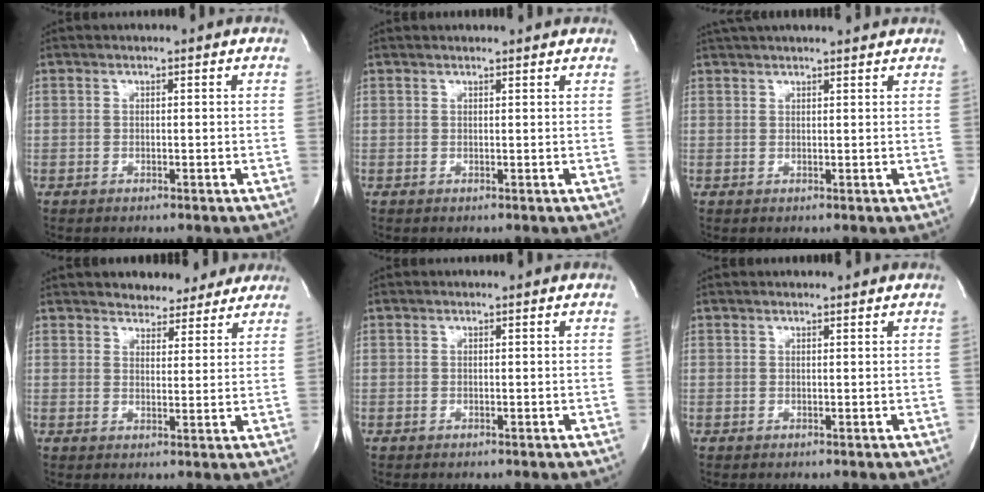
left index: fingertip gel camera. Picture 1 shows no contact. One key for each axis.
{"total": 3.6, "fx": 3.5, "fy": 0.4, "fz": 0.8, "tx": -0.014, "ty": 0.013, "tz": 0.037}
{"total": 10.1, "fx": 9.2, "fy": 1.0, "fz": 4.0, "tx": -0.063, "ty": 0.027, "tz": 0.126}
{"total": 8.2, "fx": 7.2, "fy": 3.3, "fz": 1.8, "tx": -0.009, "ty": 0.007, "tz": 0.086}
{"total": 0.0}
{"total": 1.6, "fx": 1.5, "fy": 0.0, "fz": 0.3, "tx": -0.010, "ty": 0.010, "tz": 0.022}